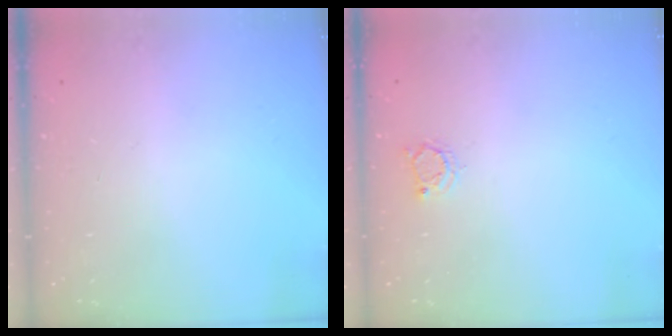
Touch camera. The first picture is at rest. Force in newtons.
{"total": 2.8, "press": 2.8, "slide": 0.3}